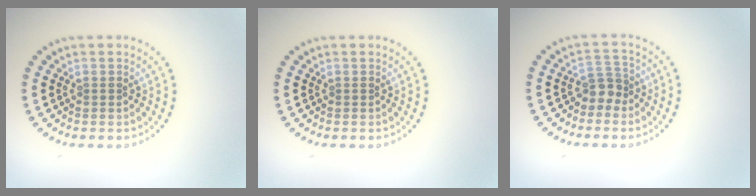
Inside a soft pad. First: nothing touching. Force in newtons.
{"total": 0.0}
{"total": 2.0, "press": 1.6, "slide": 1.2}